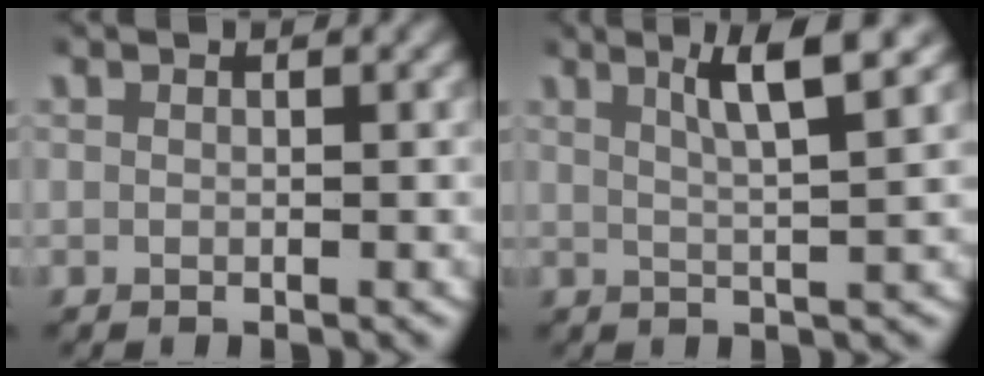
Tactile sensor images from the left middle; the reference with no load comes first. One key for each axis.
{"total": 4.4, "fx": 2.5, "fy": 0.5, "fz": 3.6, "tx": -0.065, "ty": 0.004, "tz": 0.037}